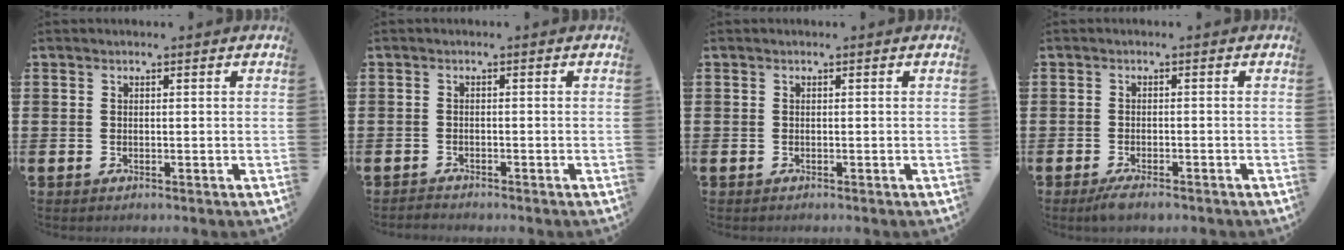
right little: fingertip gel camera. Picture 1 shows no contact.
{"total": 0.9, "force": [-0.9, 0.1, -0.1], "torque": [-0.001, 0.000, -0.019]}
{"total": 0.0}
{"total": 1.8, "force": [-1.4, 0.4, 1.1], "torque": [-0.020, 0.003, -0.027]}